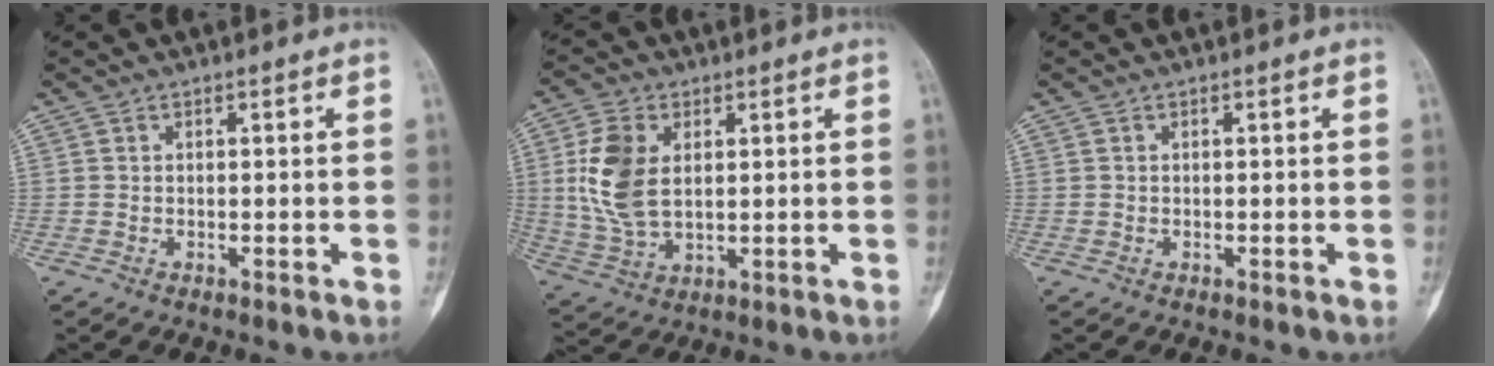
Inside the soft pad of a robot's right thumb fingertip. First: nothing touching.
{"total": 11.4, "force": [2.1, 6.9, 8.8], "torque": [-0.178, -0.005, 0.047]}
{"total": 0.0}